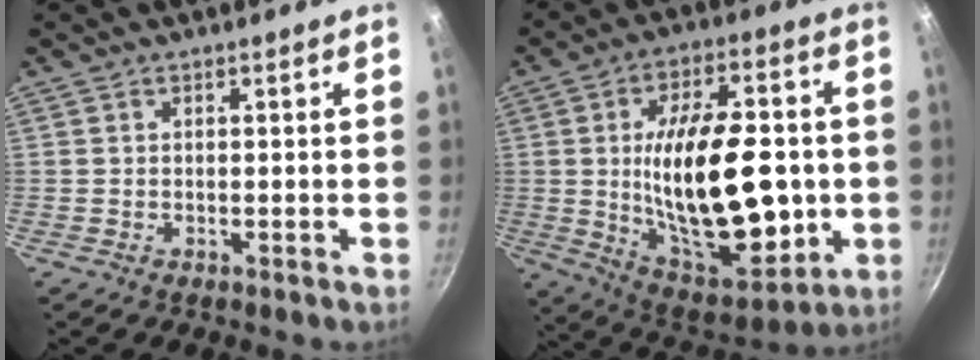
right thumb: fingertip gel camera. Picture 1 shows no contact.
{"total": 26.9, "force": [-1.2, 13.4, 23.3], "torque": [-0.354, -0.002, -0.006]}